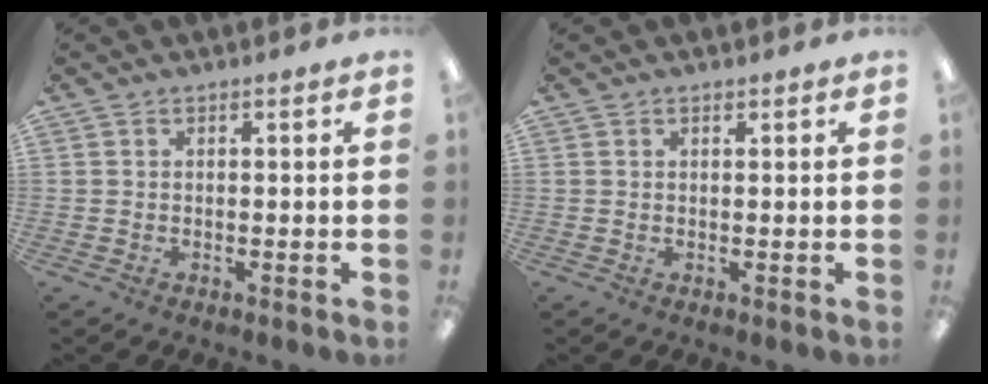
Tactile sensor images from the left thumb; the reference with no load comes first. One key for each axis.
{"total": 0.6, "fx": 0.5, "fy": 0.2, "fz": 0.2, "tx": 0.003, "ty": -0.002, "tz": 0.007}